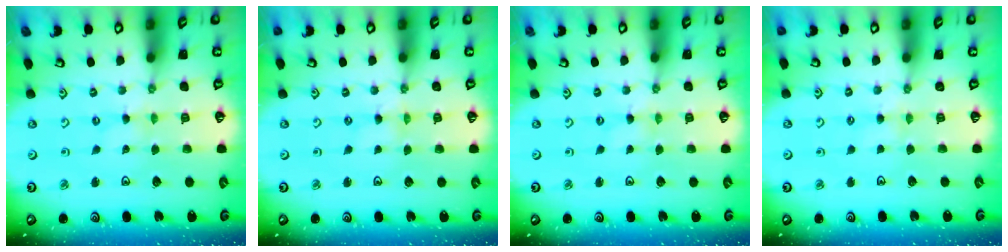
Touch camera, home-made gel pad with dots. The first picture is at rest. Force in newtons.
{"total": 0.0}
{"total": 0.0}
{"total": 2.5, "press": 2.4, "slide": 0.5}